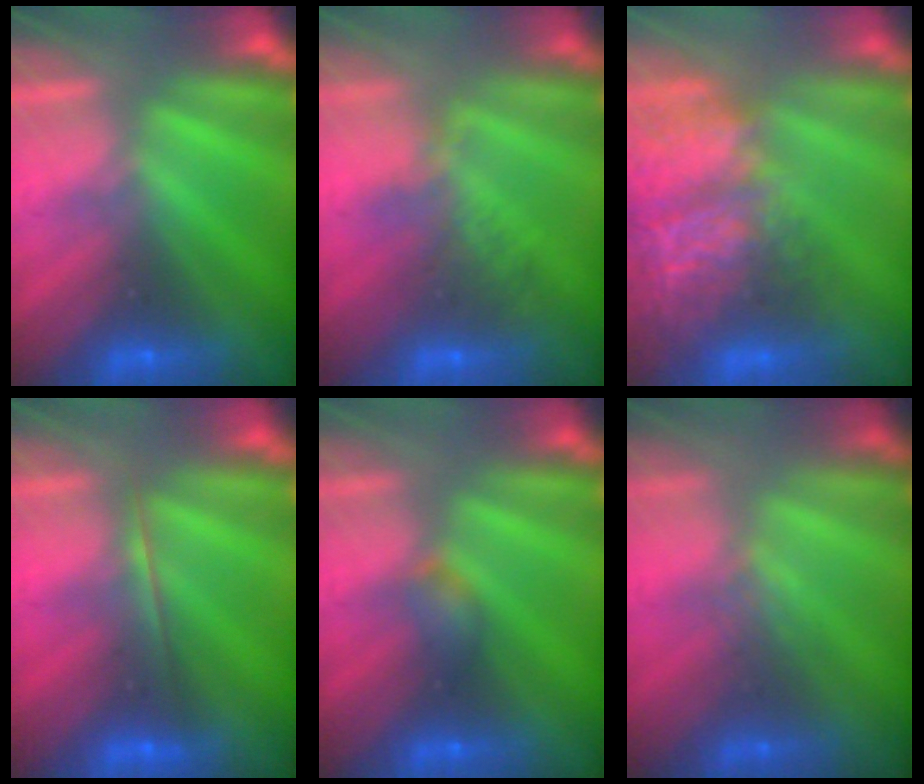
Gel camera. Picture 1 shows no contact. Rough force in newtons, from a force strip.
{"total": 2.4}
{"total": 9.6}
{"total": 1.8}
{"total": 2.2}
{"total": 2.5}